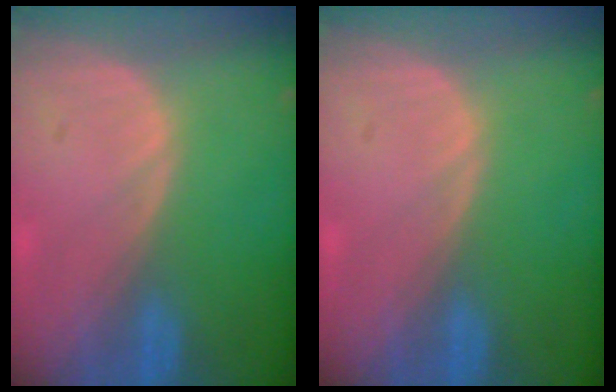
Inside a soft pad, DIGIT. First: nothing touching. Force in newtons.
{"total": 0.0}